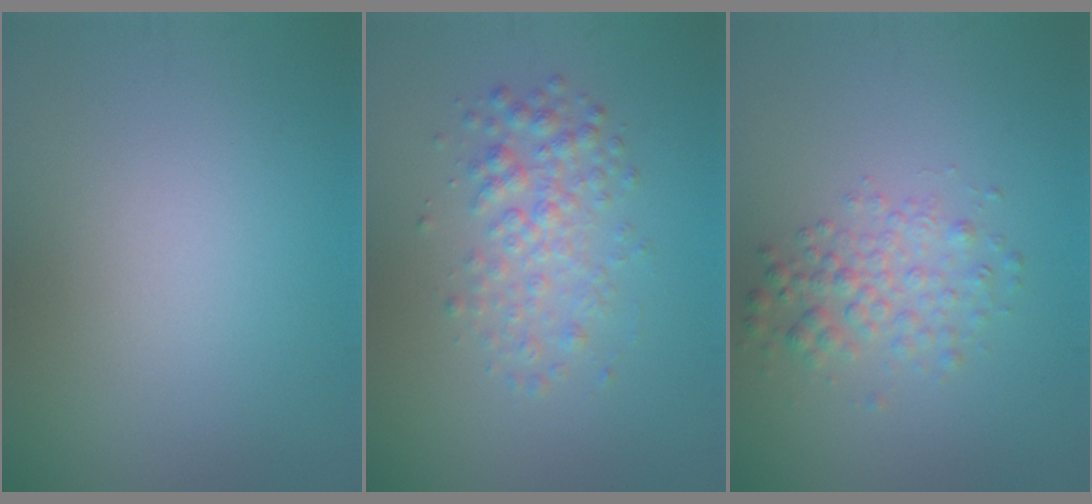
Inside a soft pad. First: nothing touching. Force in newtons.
{"total": 2.7, "press": 2.7, "slide": 0.1}
{"total": 2.6, "press": 2.6, "slide": 0.1}